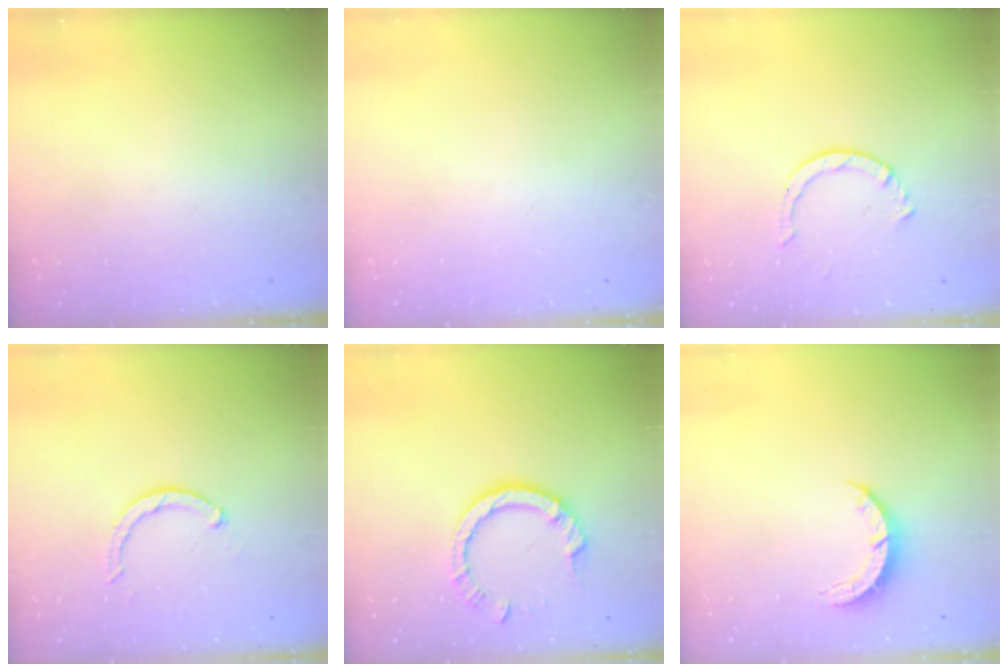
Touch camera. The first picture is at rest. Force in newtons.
{"total": 0.0}
{"total": 2.3, "press": 2.3, "slide": 0.2}
{"total": 2.6, "press": 2.5, "slide": 0.4}
{"total": 8.5, "press": 8.4, "slide": 1.0}
{"total": 3.6, "press": 3.6, "slide": 0.4}